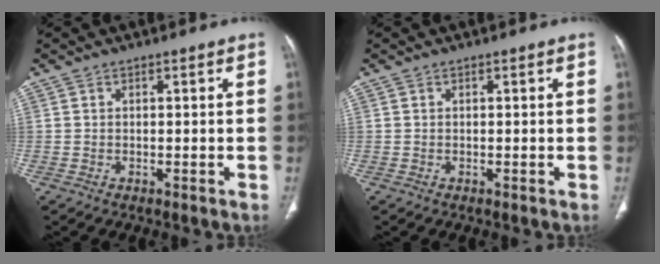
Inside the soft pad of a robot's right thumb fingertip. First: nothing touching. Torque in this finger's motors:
{"motor_torque": [0.08, 0.07, -0.29, 0.14, 0.03]}